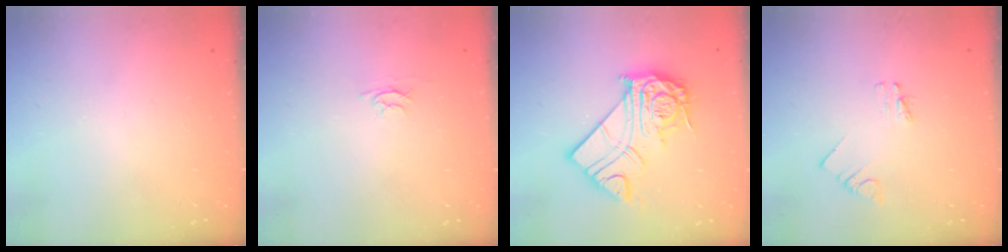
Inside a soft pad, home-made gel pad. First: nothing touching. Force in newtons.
{"total": 2.4, "press": 2.4, "slide": 0.3}
{"total": 17.4, "press": 17.3, "slide": 1.7}
{"total": 1.6, "press": 1.6, "slide": 0.2}